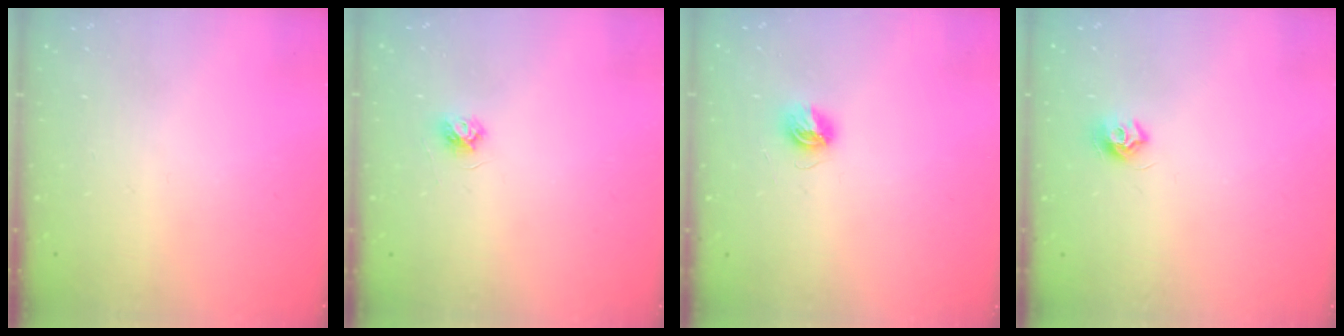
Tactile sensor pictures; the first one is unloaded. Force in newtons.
{"total": 3.7, "press": 3.6, "slide": 0.4}
{"total": 5.6, "press": 5.6, "slide": 0.5}
{"total": 7.6, "press": 7.5, "slide": 0.5}